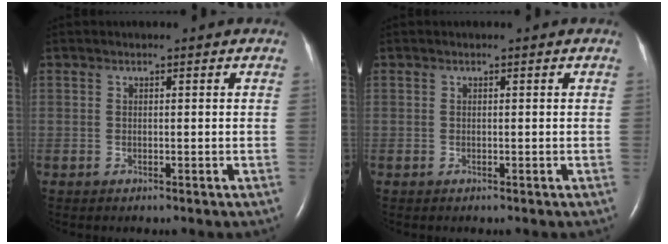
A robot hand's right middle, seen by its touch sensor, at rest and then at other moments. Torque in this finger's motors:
{"motor_torque": [0.00, 0.00, -0.06, -0.07]}